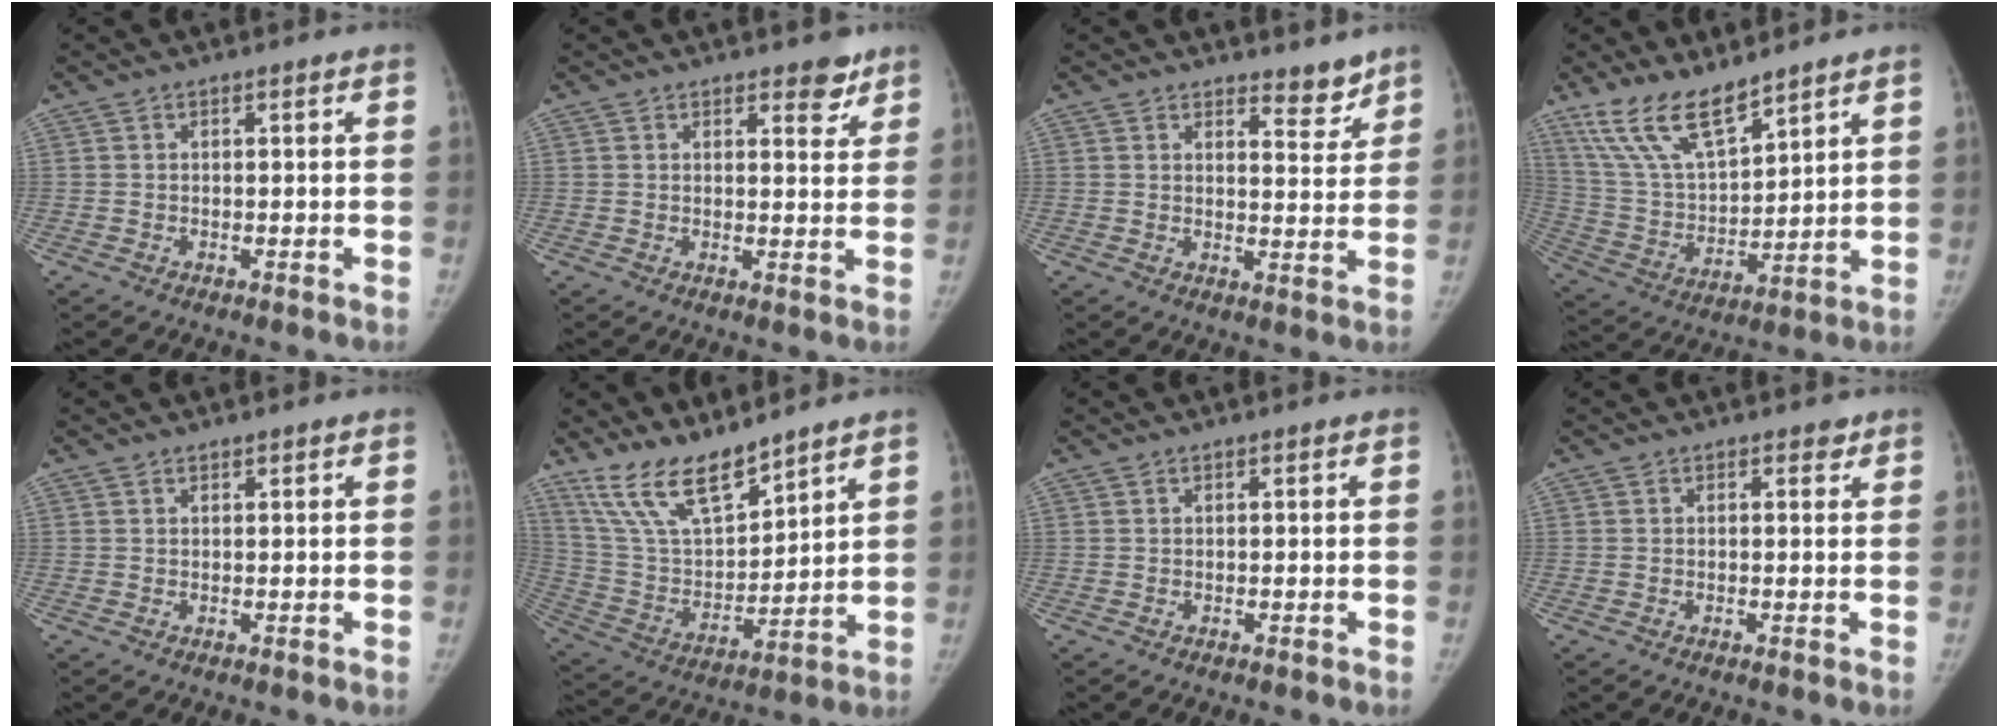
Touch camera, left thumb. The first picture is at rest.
{"total": 3.9, "force": [2.9, 1.9, 1.8], "torque": [0.004, -0.017, 0.035]}
{"total": 4.5, "force": [3.9, 1.7, 1.5], "torque": [0.006, -0.034, 0.056]}
{"total": 13.8, "force": [10.5, 4.4, 7.8], "torque": [-0.133, -0.052, 0.218]}
{"total": 0.7, "force": [0.7, 0.1, 0.0], "torque": [-0.001, -0.006, 0.012]}
{"total": 14.6, "force": [11.9, 4.5, 7.3], "torque": [-0.114, -0.067, 0.240]}
{"total": 0.0}
{"total": 1.3, "force": [0.9, 0.8, 0.4], "torque": [0.007, -0.005, 0.007]}